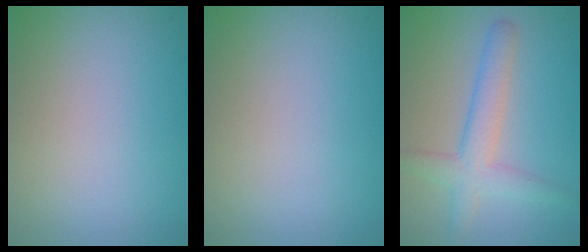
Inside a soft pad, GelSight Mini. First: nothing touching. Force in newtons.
{"total": 0.0}
{"total": 3.9, "press": 3.9, "slide": 0.1}